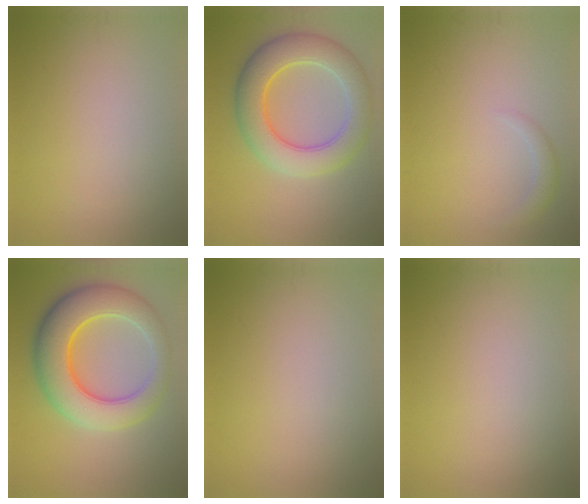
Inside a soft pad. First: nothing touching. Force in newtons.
{"total": 7.7, "press": 7.7, "slide": 0.2}
{"total": 1.4, "press": 1.4, "slide": 0.1}
{"total": 9.4, "press": 9.4, "slide": 0.2}
{"total": 0.0}
{"total": 0.0}